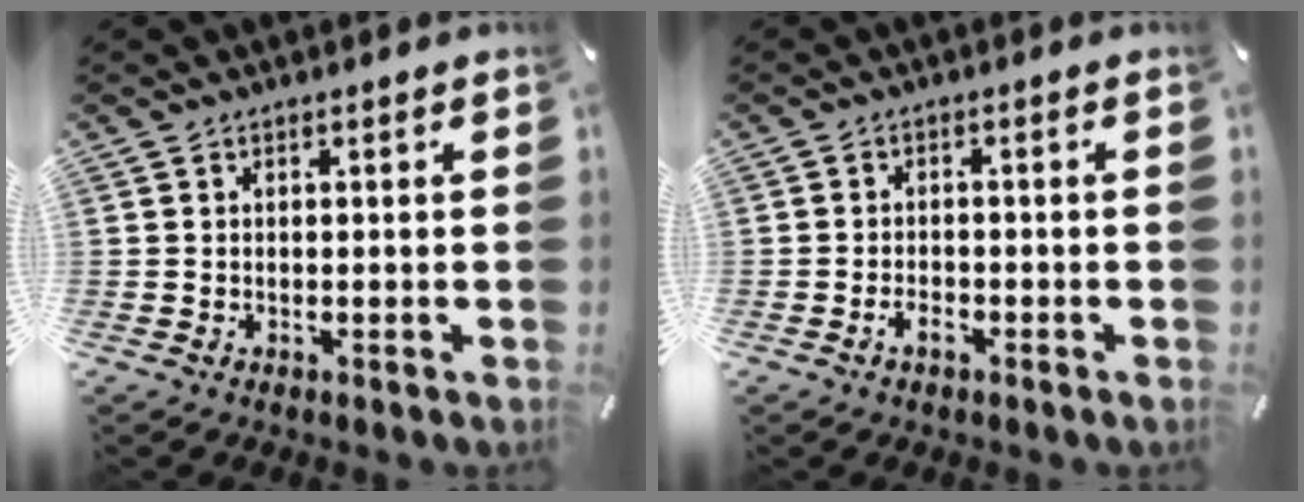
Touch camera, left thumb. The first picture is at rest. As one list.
[{"total": 2.7, "force": [-1.7, 1.4, 1.7], "torque": [-0.029, 0.007, -0.031]}]